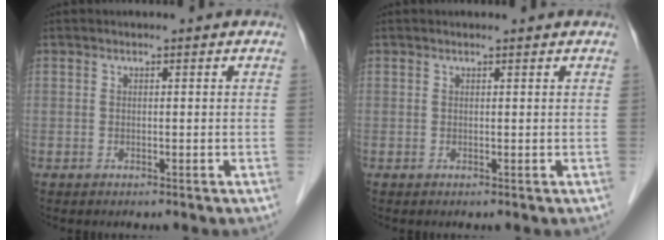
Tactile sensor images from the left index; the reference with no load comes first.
{"total": 0.9, "force": [0.9, 0.0, 0.1], "torque": [-0.012, 0.002, 0.011]}